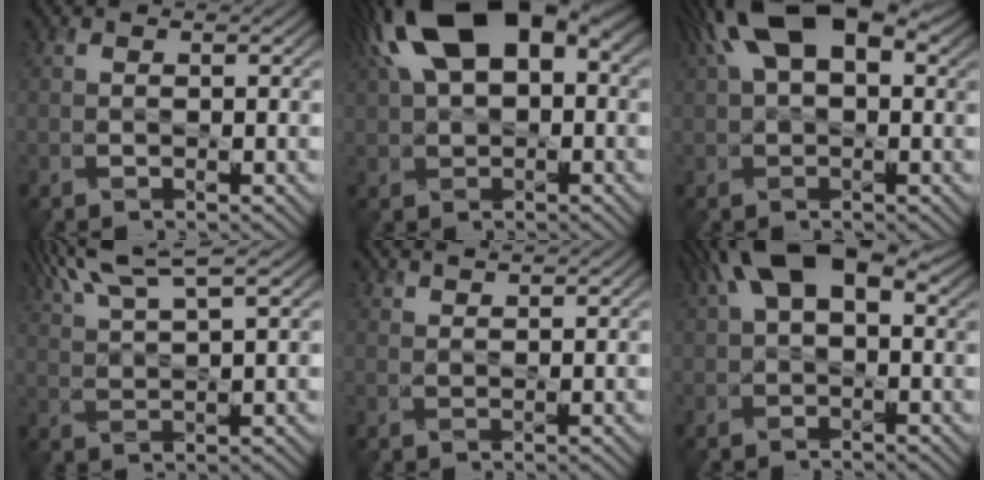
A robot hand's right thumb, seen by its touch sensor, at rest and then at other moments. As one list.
[{"total": 17.5, "force": [5.4, 9.7, 13.6], "torque": [-0.260, 0.029, 0.086]}, {"total": 14.3, "force": [5.3, 7.3, 11.0], "torque": [-0.194, 0.027, 0.069]}, {"total": 9.1, "force": [6.0, 1.9, 6.6], "torque": [-0.130, 0.021, 0.105]}, {"total": 2.1, "force": [1.9, 0.3, 0.7], "torque": [-0.016, -0.003, 0.035]}, {"total": 11.9, "force": [4.7, 6.0, 9.2], "torque": [-0.166, 0.021, 0.067]}]